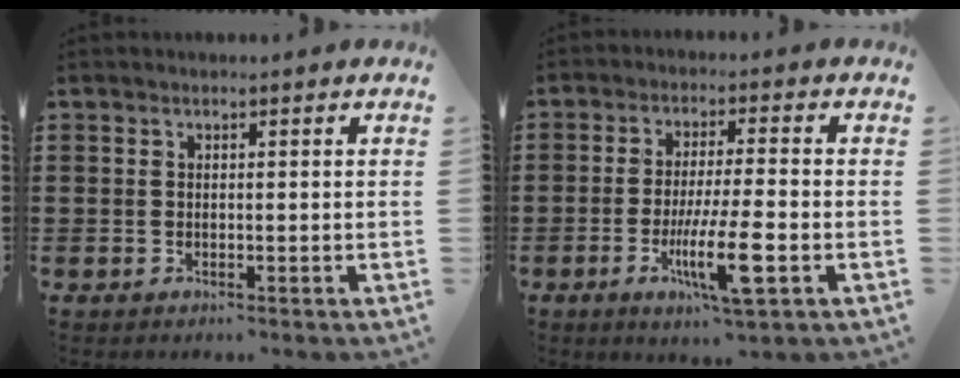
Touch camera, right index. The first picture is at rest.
{"total": 9.8, "force": [-3.3, 1.4, 9.2], "torque": [-0.172, -0.016, -0.059]}